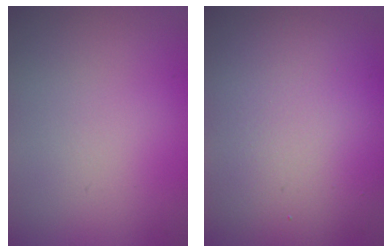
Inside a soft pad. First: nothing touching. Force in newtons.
{"total": 10.5, "press": 10.5, "slide": 0.9}